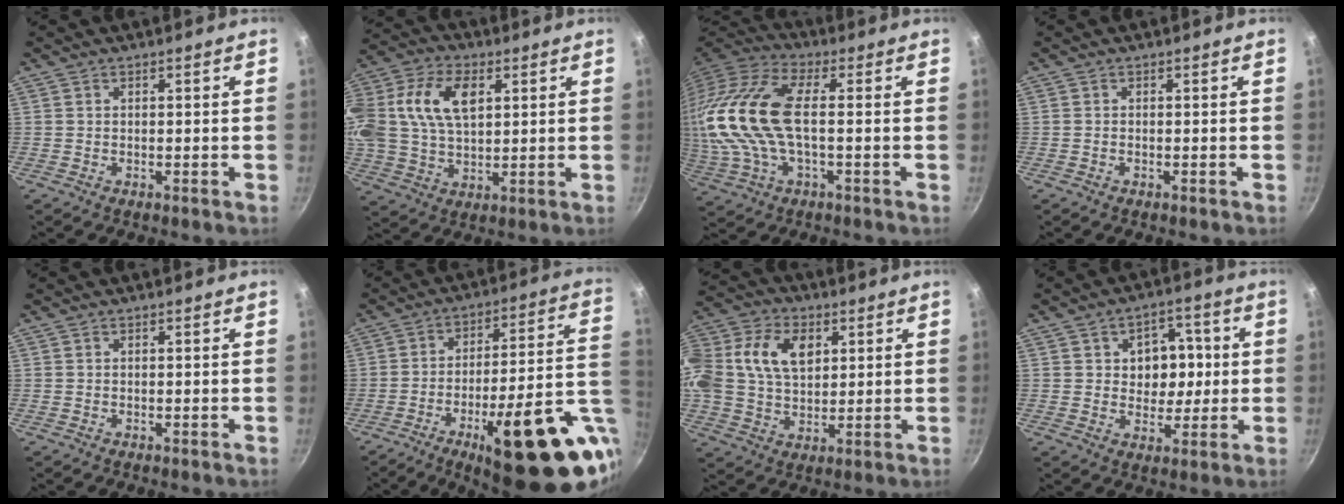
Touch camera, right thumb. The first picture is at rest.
{"total": 20.3, "force": [5.5, 13.3, 14.3], "torque": [-0.309, 0.024, 0.095]}
{"total": 20.4, "force": [0.6, 9.3, 18.1], "torque": [-0.387, 0.015, 0.001]}
{"total": 0.0}
{"total": 0.0}
{"total": 26.0, "force": [-6.9, 7.7, 23.9], "torque": [-0.299, 0.015, -0.082]}
{"total": 19.4, "force": [4.9, 13.8, 12.7], "torque": [-0.268, 0.029, 0.082]}
{"total": 9.5, "force": [1.2, 7.5, 5.7], "torque": [-0.029, 0.003, 0.017]}